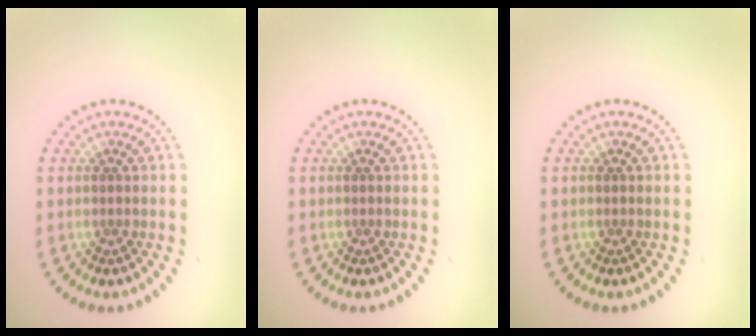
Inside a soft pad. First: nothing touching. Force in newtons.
{"total": 0.0}
{"total": 0.0}